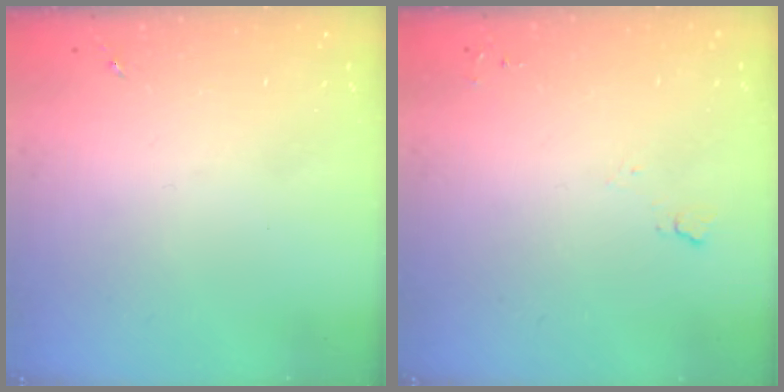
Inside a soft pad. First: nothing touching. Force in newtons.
{"total": 5.1, "press": 5.1, "slide": 0.6}